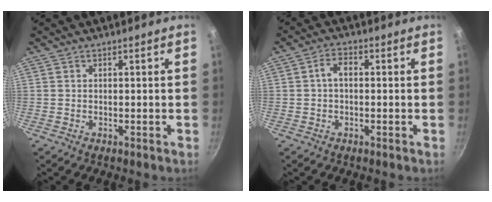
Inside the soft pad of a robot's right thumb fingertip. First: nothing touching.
{"total": 3.3, "force": [0.1, 2.0, 2.6], "torque": [-0.040, 0.014, -0.002]}